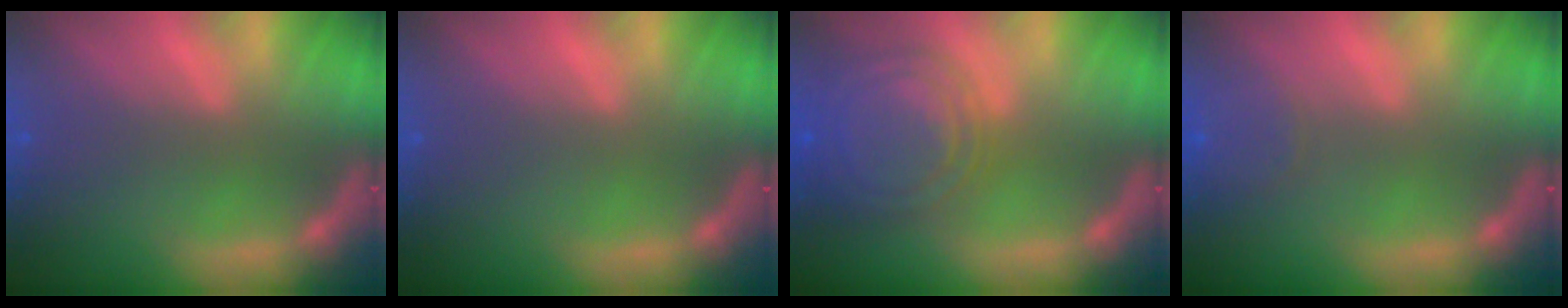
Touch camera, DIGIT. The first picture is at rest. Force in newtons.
{"total": 0.0}
{"total": 9.1}
{"total": 2.4}